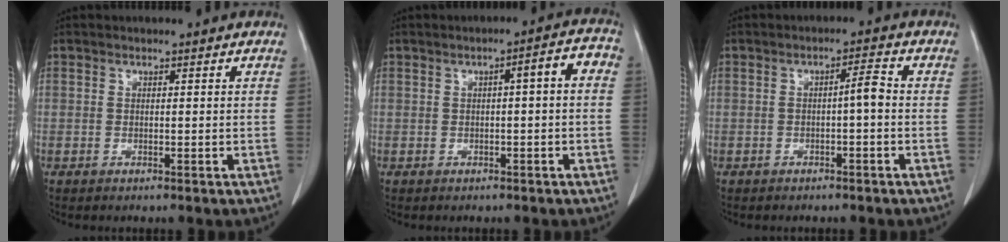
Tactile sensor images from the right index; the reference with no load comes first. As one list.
[{"total": 4.1, "force": [0.1, 0.6, 4.1], "torque": [-0.050, 0.018, -0.003]}, {"total": 2.7, "force": [-0.6, 0.2, 2.6], "torque": [-0.040, 0.007, -0.010]}]